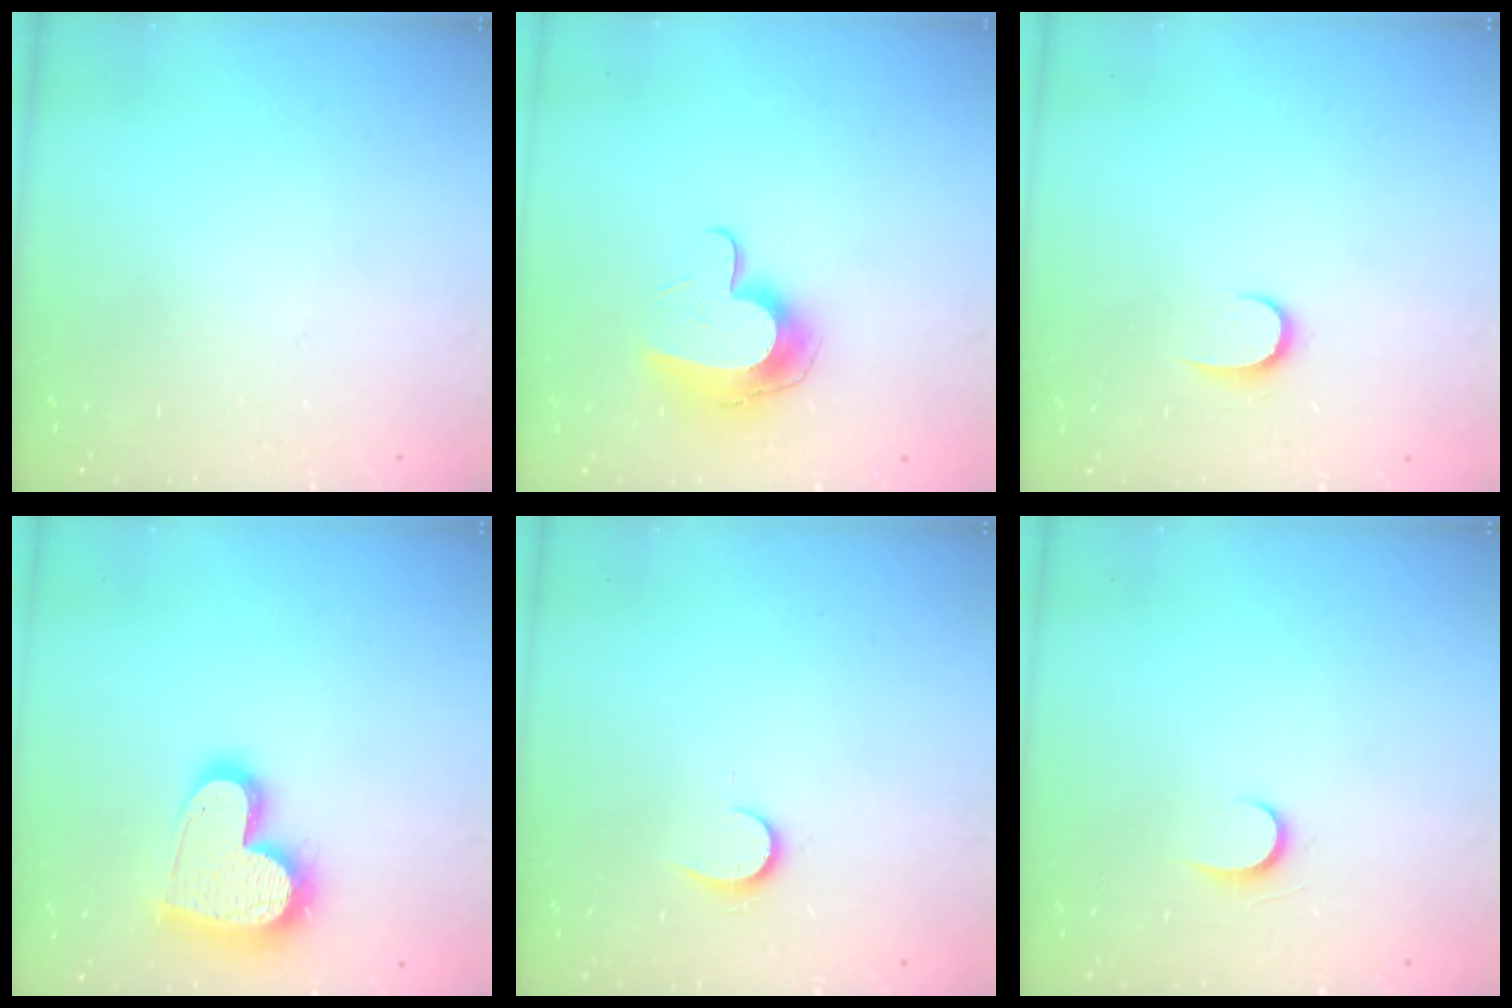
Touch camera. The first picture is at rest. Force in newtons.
{"total": 11.5, "press": 11.5, "slide": 0.4}
{"total": 5.4, "press": 5.4, "slide": 0.5}
{"total": 18.9, "press": 18.9, "slide": 1.5}
{"total": 6.7, "press": 6.7, "slide": 0.6}
{"total": 4.9, "press": 4.8, "slide": 0.5}